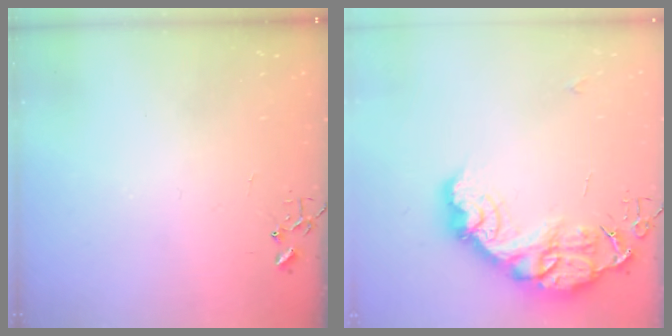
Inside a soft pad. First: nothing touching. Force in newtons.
{"total": 18.2, "press": 18.2, "slide": 1.3}